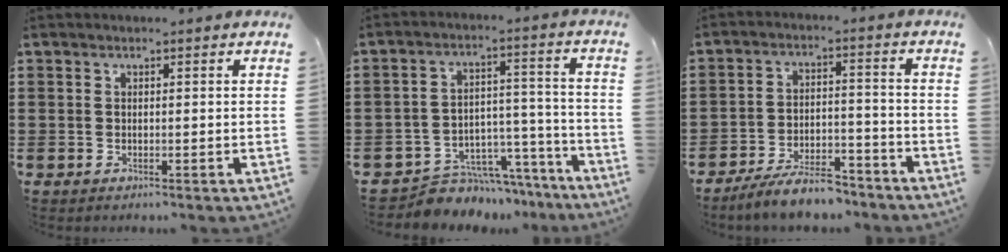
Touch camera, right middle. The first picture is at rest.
{"total": 7.2, "force": [-6.6, 2.7, 0.5], "torque": [-0.006, 0.028, -0.125]}
{"total": 7.9, "force": [-7.0, 1.7, 3.1], "torque": [-0.052, 0.014, -0.131]}